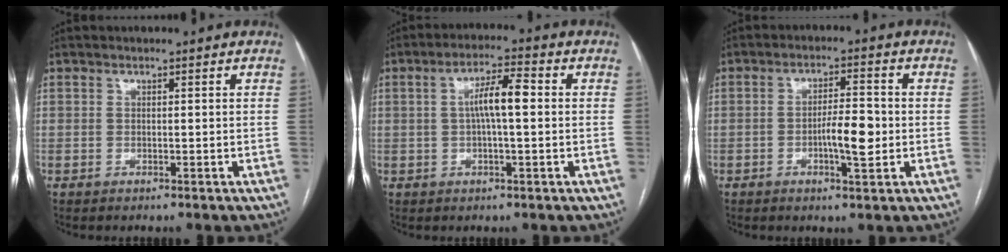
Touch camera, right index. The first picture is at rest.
{"total": 6.1, "force": [0.5, 1.0, 6.0], "torque": [-0.112, 0.017, 0.007]}
{"total": 5.8, "force": [-1.1, 1.3, 5.6], "torque": [-0.097, 0.002, -0.017]}